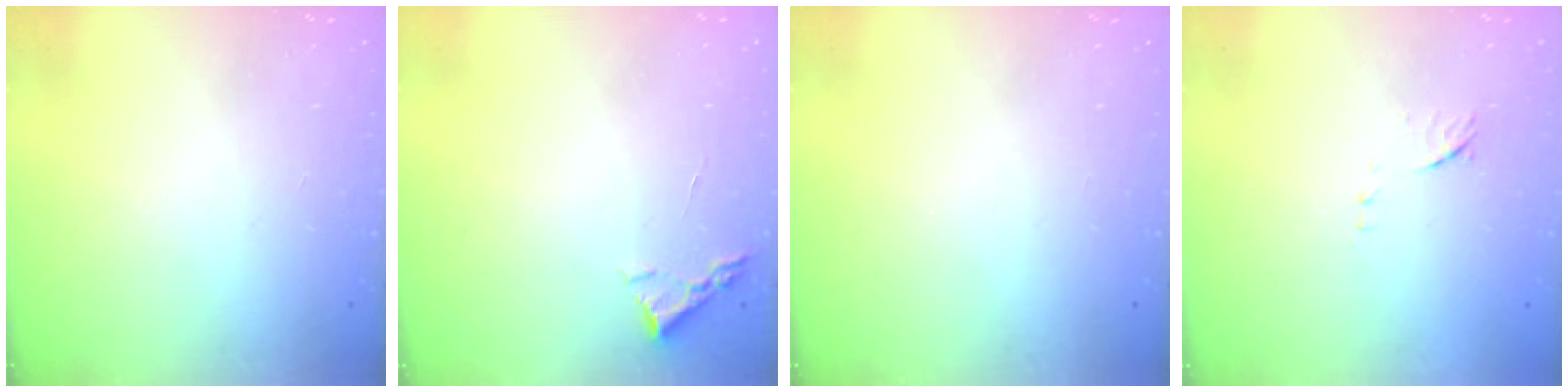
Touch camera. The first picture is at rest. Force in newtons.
{"total": 2.4, "press": 2.3, "slide": 0.3}
{"total": 0.0}
{"total": 7.1, "press": 7.1, "slide": 0.7}